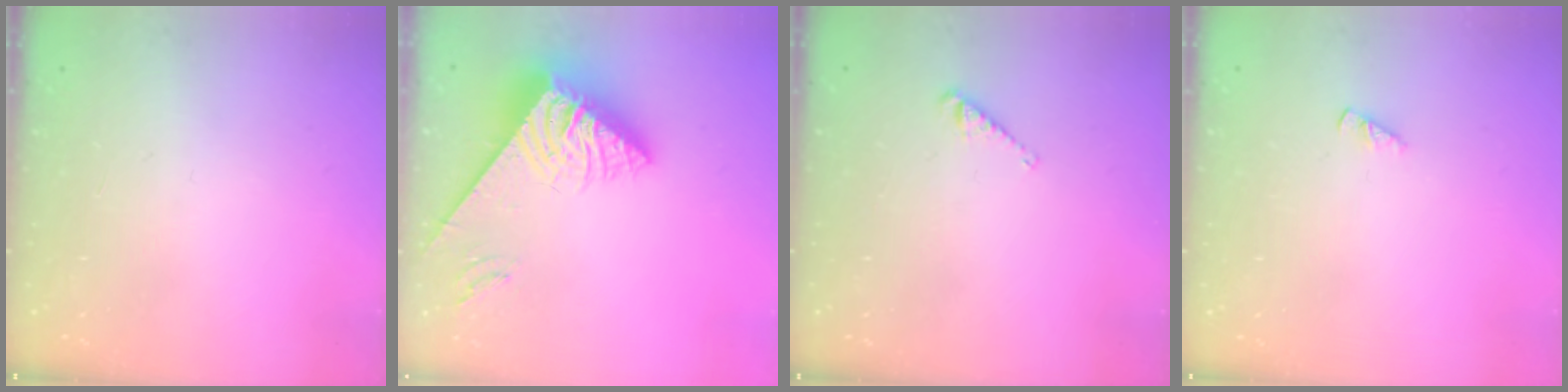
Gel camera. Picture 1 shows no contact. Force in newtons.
{"total": 9.2, "press": 9.1, "slide": 1.3}
{"total": 3.9, "press": 3.9, "slide": 0.2}
{"total": 1.3, "press": 1.3, "slide": 0.2}